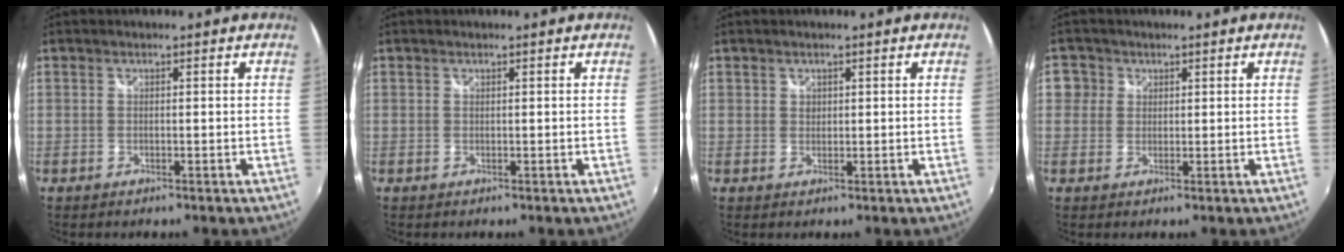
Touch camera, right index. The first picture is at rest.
{"total": 0.0}
{"total": 1.0, "force": [0.3, 1.0, 0.1], "torque": [0.000, 0.002, 0.003]}
{"total": 3.0, "force": [0.2, 3.0, 0.3], "torque": [0.006, 0.017, 0.002]}